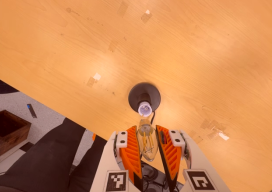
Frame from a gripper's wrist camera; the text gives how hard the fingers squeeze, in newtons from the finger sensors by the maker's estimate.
{"total": 13.1, "left": 13.5, "right": 12.7}